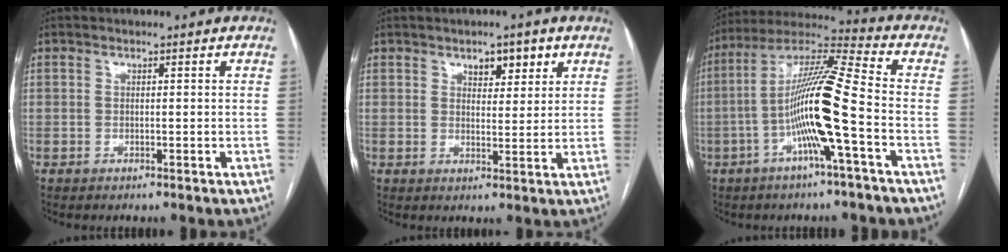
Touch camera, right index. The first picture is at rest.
{"total": 4.2, "force": [2.5, 2.0, 2.8], "torque": [-0.037, 0.003, 0.038]}
{"total": 14.3, "force": [-3.6, -0.4, 13.9], "torque": [-0.265, 0.012, -0.073]}